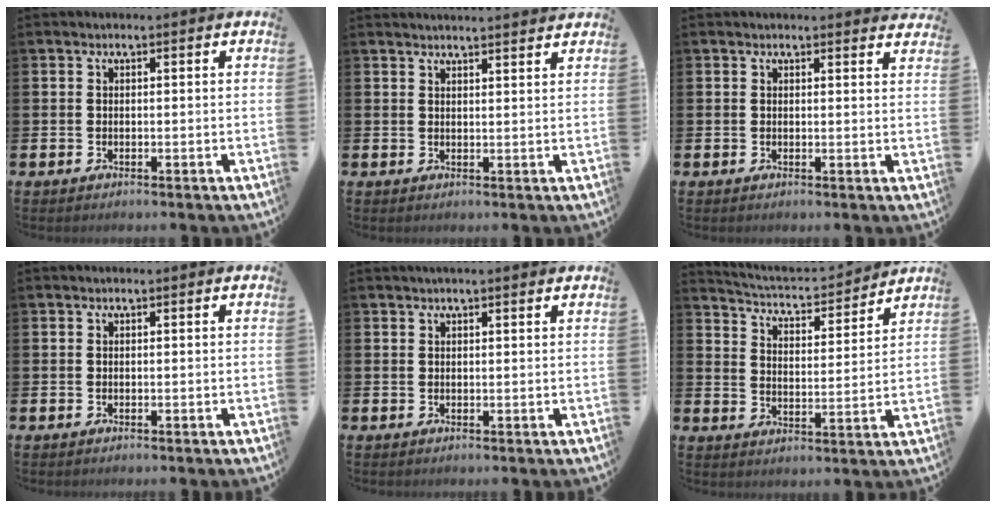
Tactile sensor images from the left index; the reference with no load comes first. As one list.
[{"total": 2.3, "force": [2.3, -0.2, 0.0], "torque": [0.004, -0.016, 0.041]}, {"total": 1.2, "force": [1.2, 0.2, 0.0], "torque": [0.009, -0.006, 0.021]}, {"total": 0.0}, {"total": 1.3, "force": [1.1, 0.0, 0.6], "torque": [-0.002, -0.003, 0.017]}, {"total": 4.9, "force": [4.7, 0.7, 0.7], "torque": [-0.044, -0.038, 0.077]}]